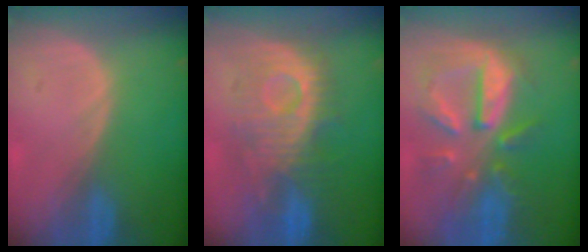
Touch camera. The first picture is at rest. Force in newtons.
{"total": 9.9, "press": 9.8, "slide": 1.8}
{"total": 10.8, "press": 9.5, "slide": 5.2}